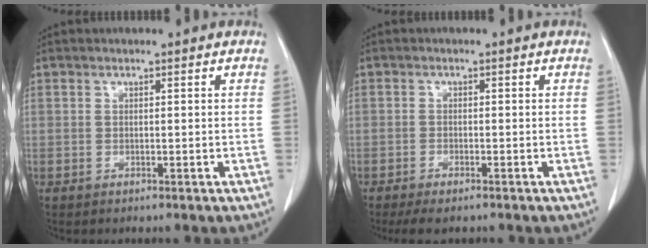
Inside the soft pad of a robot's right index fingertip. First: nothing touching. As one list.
[{"total": 4.0, "force": [-3.1, 1.3, 2.1], "torque": [-0.030, -0.007, -0.045]}]